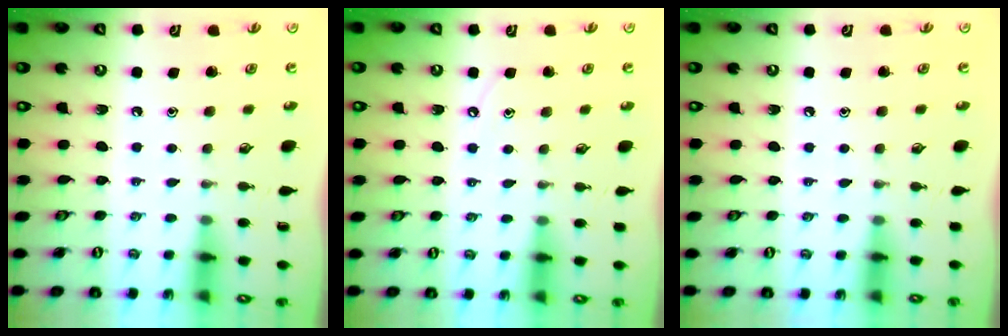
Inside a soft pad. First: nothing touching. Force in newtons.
{"total": 3.5, "press": 3.5, "slide": 0.5}
{"total": 2.6, "press": 2.6, "slide": 0.4}